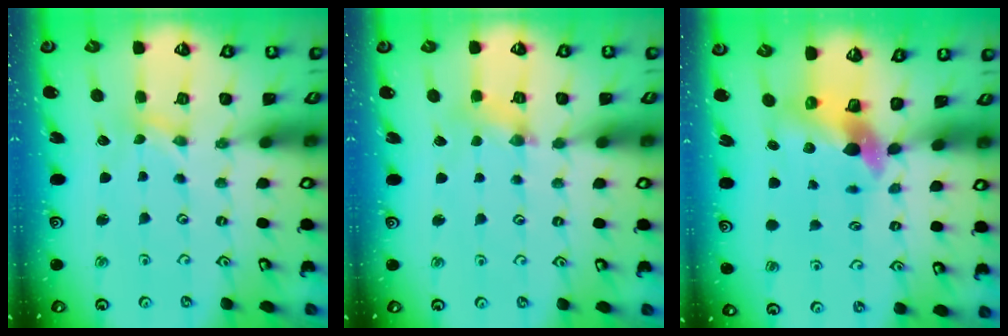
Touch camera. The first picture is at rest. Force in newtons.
{"total": 3.3, "press": 3.3, "slide": 0.4}
{"total": 7.0, "press": 6.9, "slide": 1.2}